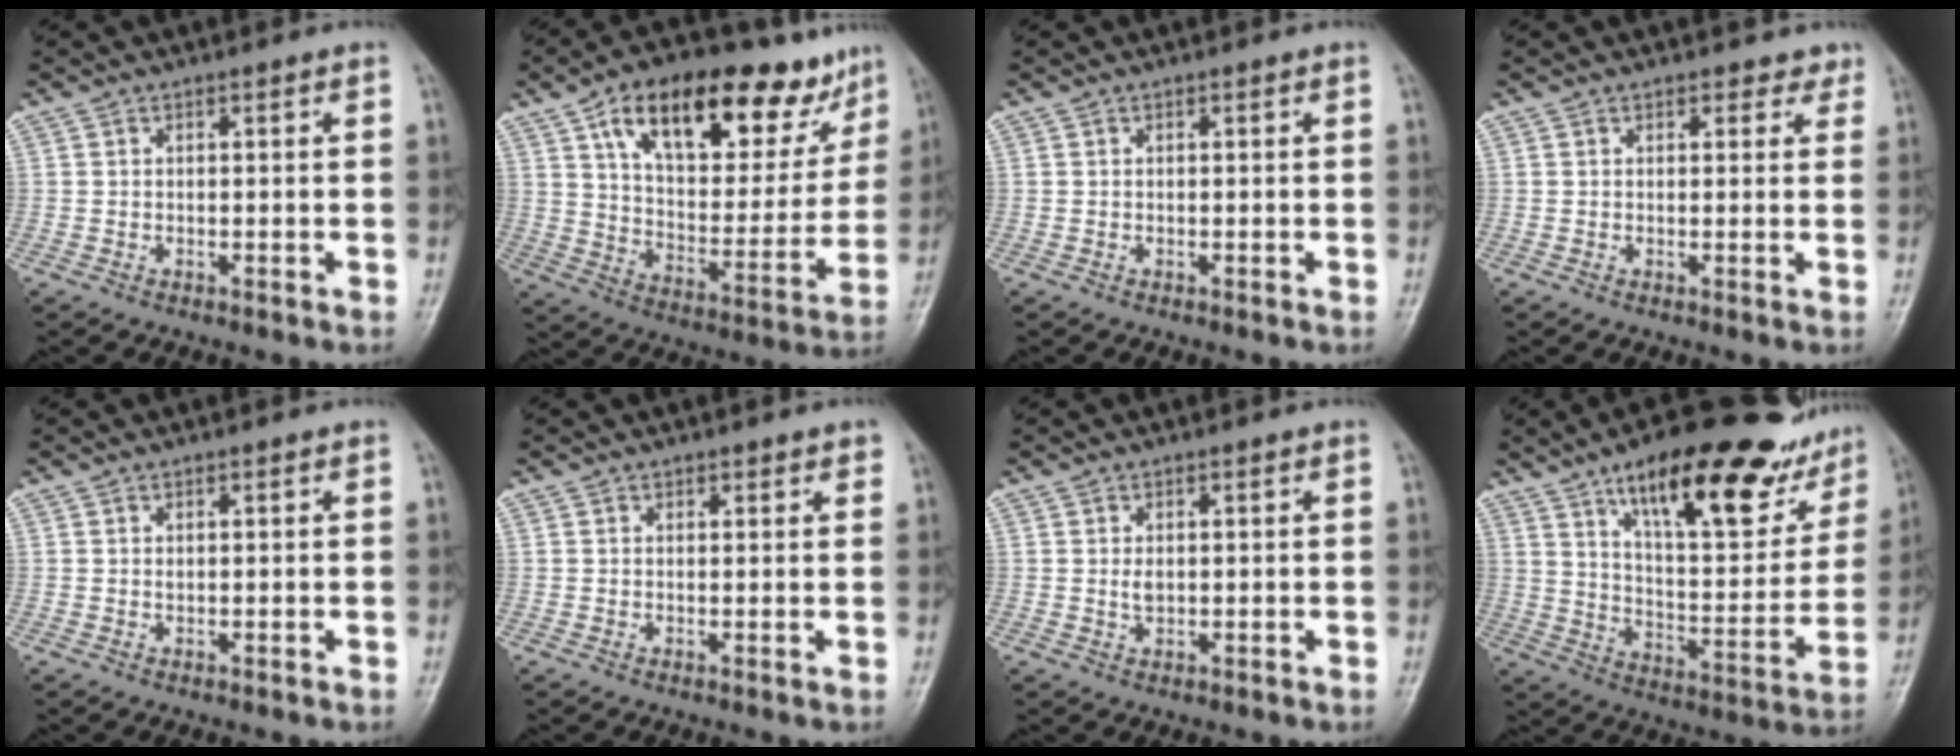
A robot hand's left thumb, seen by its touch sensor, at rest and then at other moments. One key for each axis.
{"total": 26.2, "fx": 14.8, "fy": 12.1, "fz": 17.9, "tx": -0.223, "ty": -0.021, "tz": 0.235}
{"total": 0.0}
{"total": 2.5, "fx": 1.8, "fy": 1.6, "fz": 0.7, "tx": 0.018, "ty": -0.007, "tz": 0.015}
{"total": 0.7, "fx": 0.3, "fy": 0.5, "fz": 0.4, "tx": -0.003, "ty": -0.001, "tz": 0.004}
{"total": 1.8, "fx": 1.3, "fy": 0.9, "fz": 0.8, "tx": 0.004, "ty": -0.006, "tz": 0.012}
{"total": 1.9, "fx": 0.3, "fy": 1.3, "fz": 1.4, "tx": -0.020, "ty": -0.003, "tz": 0.008}
{"total": 26.3, "fx": 16.5, "fy": 9.1, "fz": 18.4, "tx": -0.214, "ty": -0.046, "tz": 0.253}